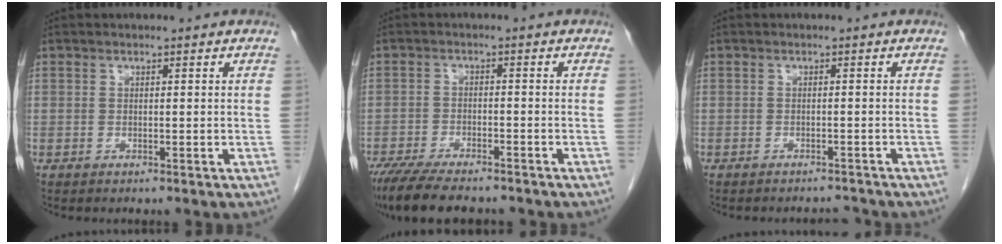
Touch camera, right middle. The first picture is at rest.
{"total": 11.7, "force": [-9.8, 2.7, 5.9], "torque": [-0.099, -0.019, -0.152]}
{"total": 3.6, "force": [-3.5, 0.6, 0.2], "torque": [0.004, -0.002, -0.045]}